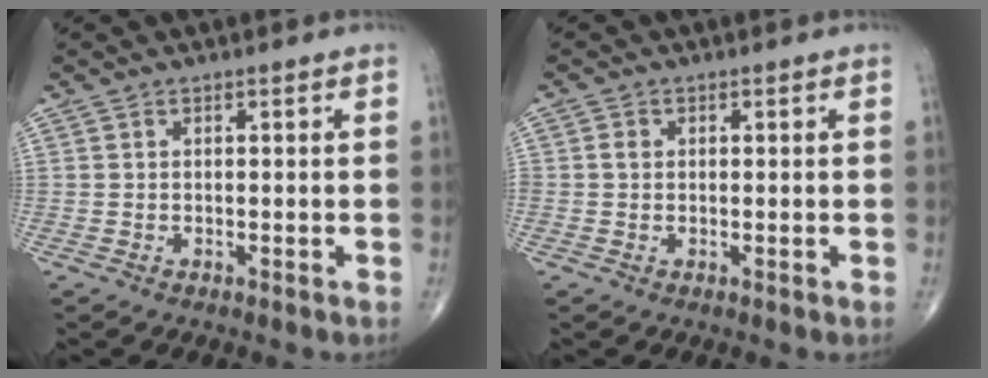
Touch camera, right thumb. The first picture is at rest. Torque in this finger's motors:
{"motor_torque": [-0.18, 0.51, 1.02, -0.46, 0.16]}